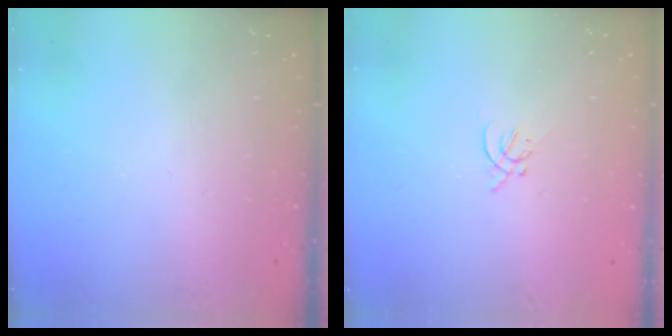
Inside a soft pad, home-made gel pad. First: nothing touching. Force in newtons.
{"total": 1.9, "press": 1.8, "slide": 0.5}